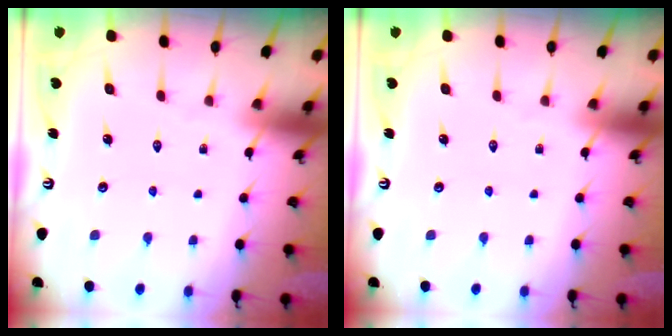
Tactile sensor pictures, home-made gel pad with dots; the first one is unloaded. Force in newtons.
{"total": 0.0}